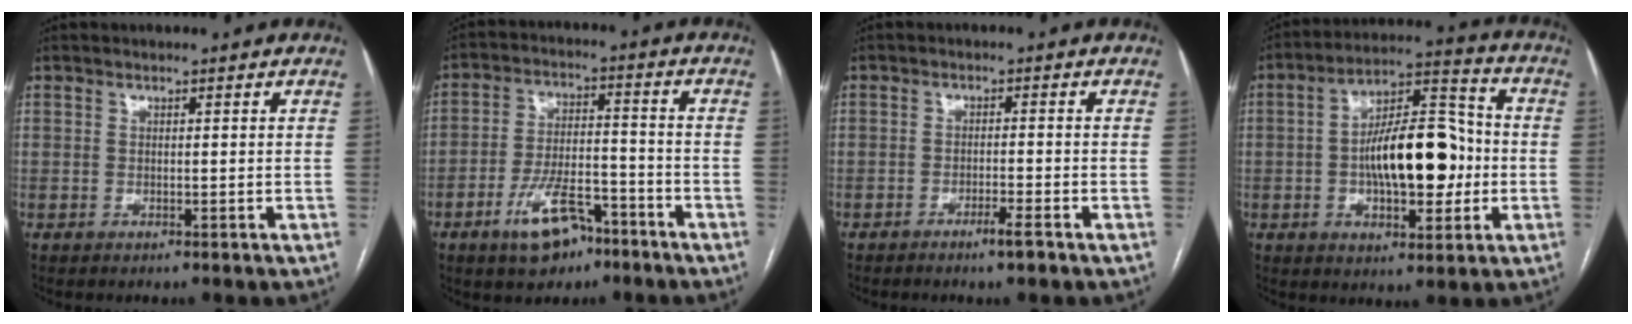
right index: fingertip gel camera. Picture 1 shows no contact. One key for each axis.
{"total": 9.7, "fx": -6.0, "fy": 4.1, "fz": 6.4, "tx": -0.125, "ty": 0.008, "tz": -0.099}
{"total": 2.9, "fx": -2.0, "fy": -0.1, "fz": 2.1, "tx": -0.036, "ty": -0.003, "tz": -0.034}
{"total": 15.4, "fx": -1.6, "fy": 6.0, "fz": 14.1, "tx": -0.237, "ty": 0.027, "tz": -0.021}